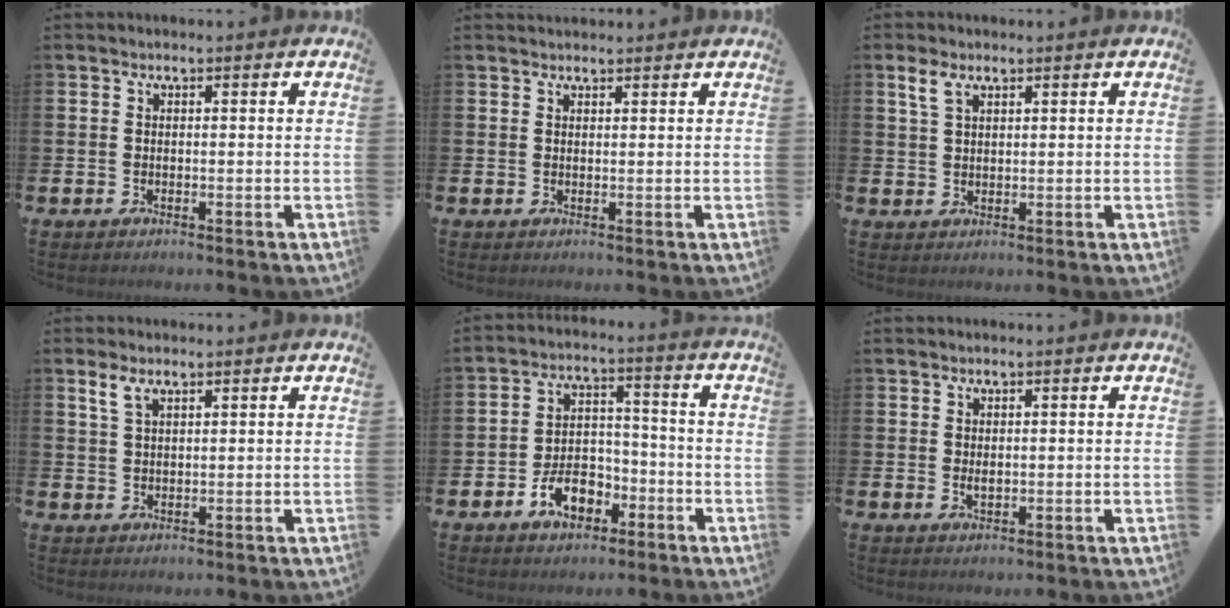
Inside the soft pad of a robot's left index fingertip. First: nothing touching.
{"total": 1.3, "force": [1.3, 0.3, 0.0], "torque": [0.011, -0.002, 0.022]}
{"total": 2.9, "force": [2.0, 1.3, 1.7], "torque": [-0.029, 0.003, 0.033]}
{"total": 2.7, "force": [1.9, 1.1, 1.6], "torque": [-0.025, 0.002, 0.031]}
{"total": 6.3, "force": [-3.4, 4.0, 3.6], "torque": [-0.047, 0.013, -0.065]}
{"total": 1.0, "force": [0.4, 0.5, 0.8], "torque": [-0.011, 0.003, 0.006]}